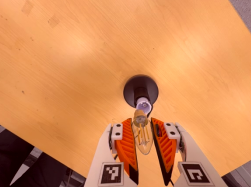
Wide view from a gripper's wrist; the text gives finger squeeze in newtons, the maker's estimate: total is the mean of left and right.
{"total": 13.2, "left": 14.5, "right": 11.9}